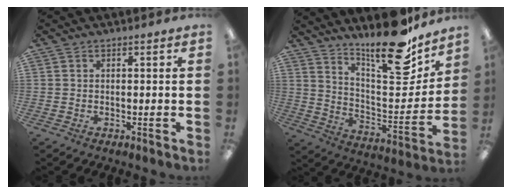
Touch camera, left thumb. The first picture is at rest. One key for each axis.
{"total": 21.1, "fx": 16.6, "fy": 5.5, "fz": 11.8, "tx": -0.170, "ty": -0.126, "tz": 0.273}